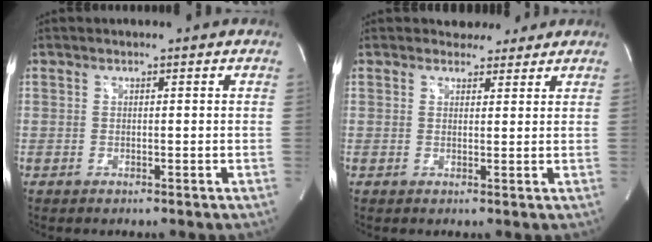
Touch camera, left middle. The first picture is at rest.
{"total": 2.9, "force": [2.5, 1.4, 0.1], "torque": [-0.001, 0.005, 0.033]}